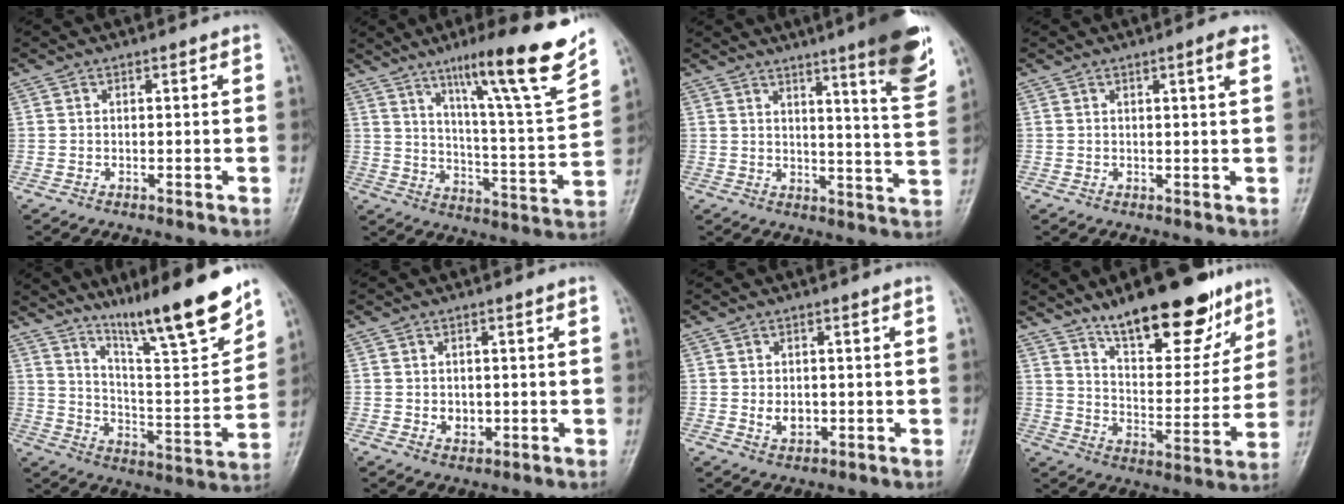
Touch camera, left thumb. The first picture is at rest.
{"total": 20.6, "force": [13.2, 1.7, 15.6], "torque": [-0.208, -0.065, 0.206]}
{"total": 14.0, "force": [8.3, 1.2, 11.2], "torque": [-0.139, -0.050, 0.109]}
{"total": 2.6, "force": [1.4, 0.1, 2.2], "torque": [-0.033, -0.005, 0.019]}
{"total": 19.0, "force": [13.9, 2.1, 12.7], "torque": [-0.167, -0.087, 0.233]}
{"total": 2.7, "force": [-0.1, 2.1, 1.6], "torque": [-0.016, -0.002, 0.006]}
{"total": 3.1, "force": [-0.1, 2.3, 2.1], "torque": [-0.027, -0.004, 0.005]}
{"total": 20.6, "force": [14.1, 7.4, 13.0], "torque": [-0.144, -0.072, 0.224]}